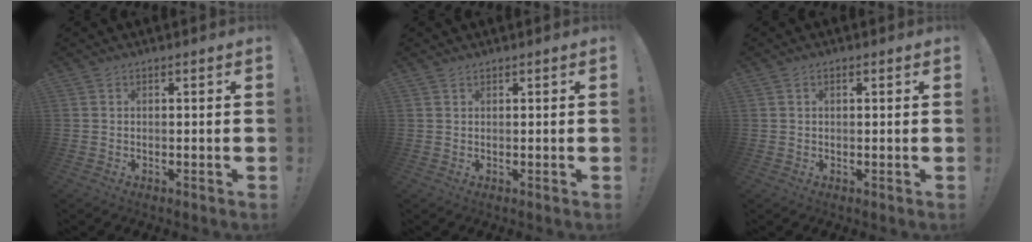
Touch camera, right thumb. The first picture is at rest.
{"total": 0.8, "force": [0.7, 0.2, 0.2], "torque": [0.001, -0.003, 0.014]}
{"total": 0.7, "force": [0.3, 0.4, 0.5], "torque": [-0.003, -0.001, 0.003]}